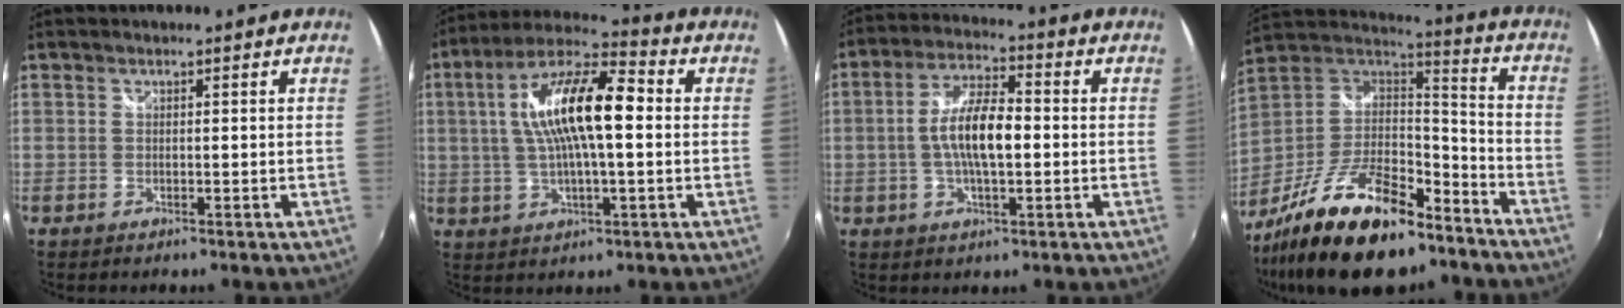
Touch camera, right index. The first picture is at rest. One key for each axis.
{"total": 16.1, "fx": 1.7, "fy": 4.9, "fz": 15.3, "tx": -0.283, "ty": 0.020, "tz": 0.021}
{"total": 9.7, "fx": -0.8, "fy": 3.3, "fz": 9.0, "tx": -0.175, "ty": 0.008, "tz": -0.015}
{"total": 26.5, "fx": -17.0, "fy": 10.6, "fz": 17.4, "tx": -0.334, "ty": -0.015, "tz": -0.275}